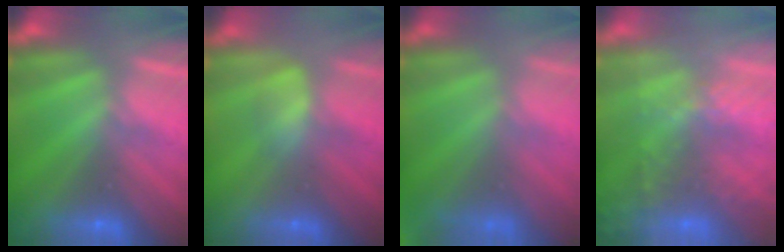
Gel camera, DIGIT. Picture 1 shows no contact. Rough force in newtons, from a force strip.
{"total": 2.5}
{"total": 10.1}
{"total": 9.6}